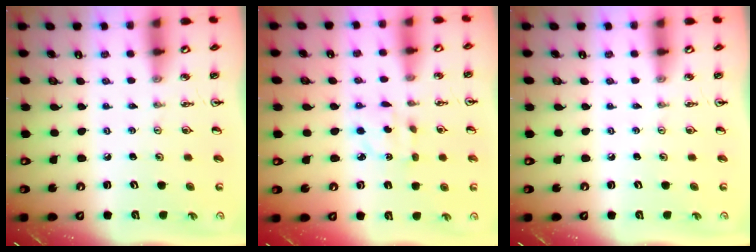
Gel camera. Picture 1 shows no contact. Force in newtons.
{"total": 2.6, "press": 2.5, "slide": 0.3}
{"total": 0.0}